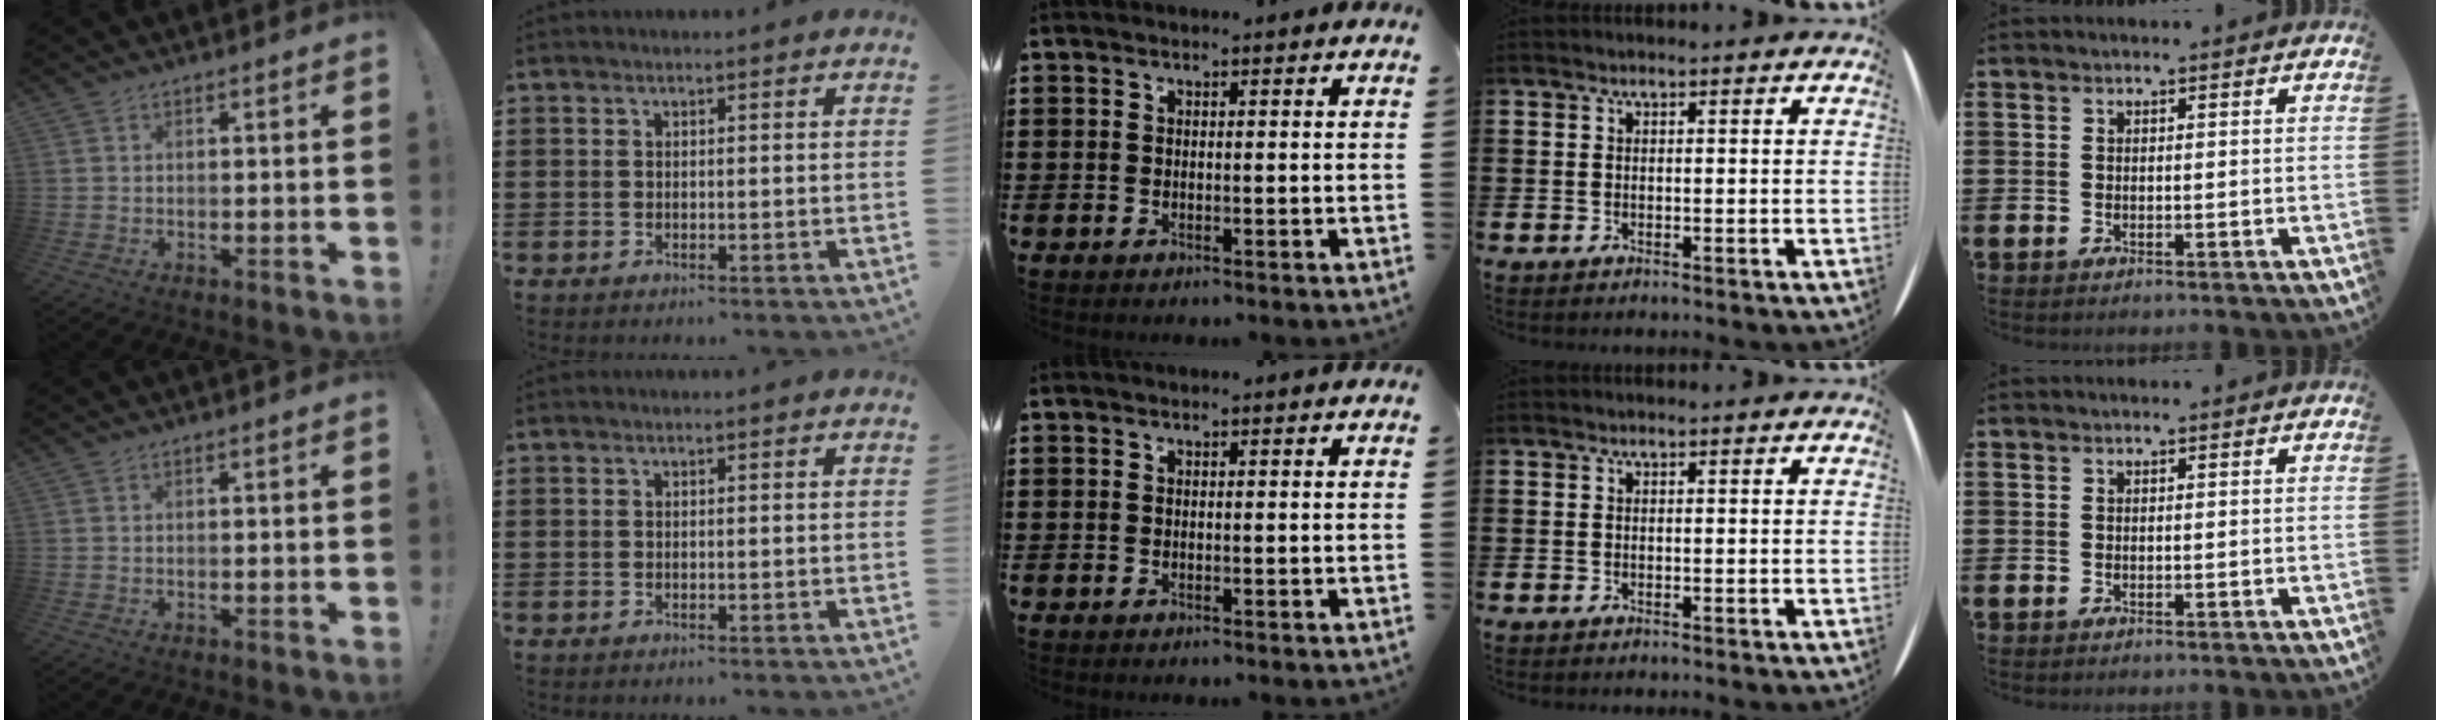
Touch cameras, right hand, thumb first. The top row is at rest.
{}